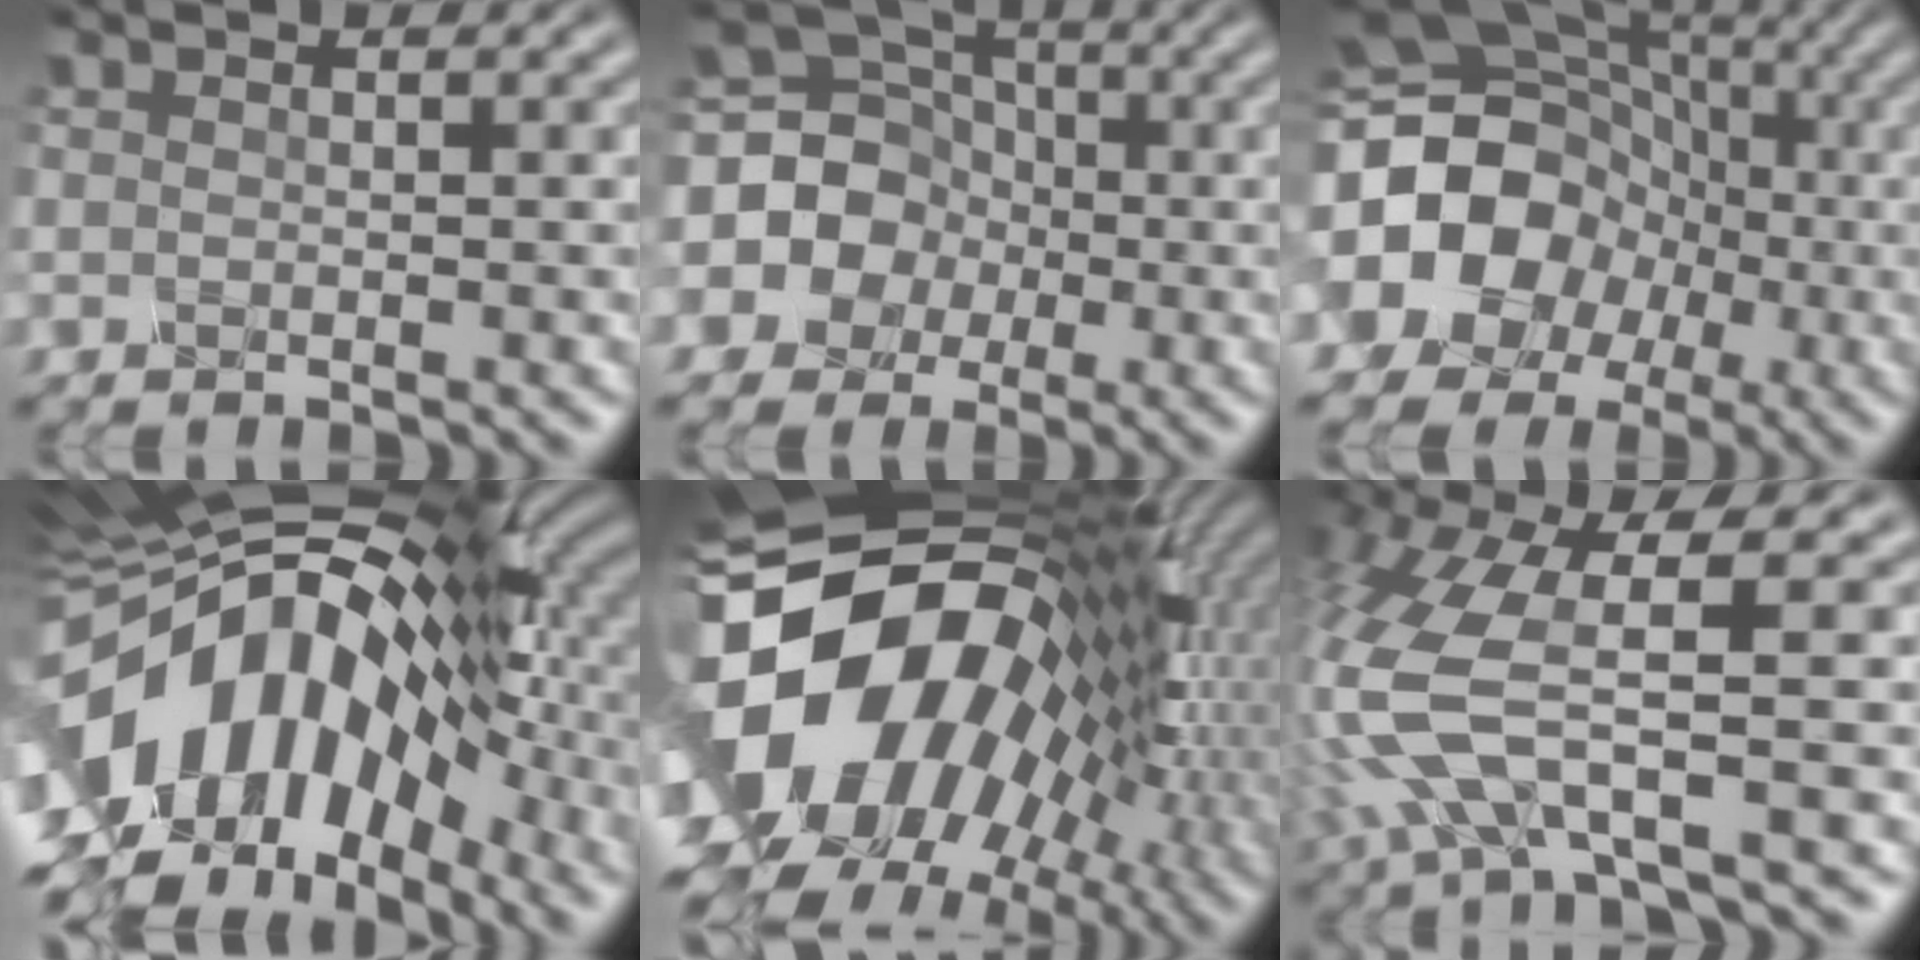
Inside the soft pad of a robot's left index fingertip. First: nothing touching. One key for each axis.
{"total": 11.3, "fx": -1.2, "fy": 10.4, "fz": 4.2, "tx": -0.114, "ty": 0.043, "tz": -0.064}
{"total": 17.1, "fx": -3.3, "fy": 14.8, "fz": 7.9, "tx": -0.174, "ty": -0.005, "tz": -0.093}
{"total": 18.0, "fx": -3.6, "fy": 10.6, "fz": 14.1, "tx": -0.266, "ty": 0.003, "tz": -0.077}
{"total": 19.7, "fx": -0.6, "fy": 14.3, "fz": 13.4, "tx": -0.255, "ty": -0.026, "tz": 0.011}
{"total": 9.1, "fx": -1.5, "fy": 2.6, "fz": 8.6, "tx": -0.214, "ty": -0.008, "tz": -0.036}